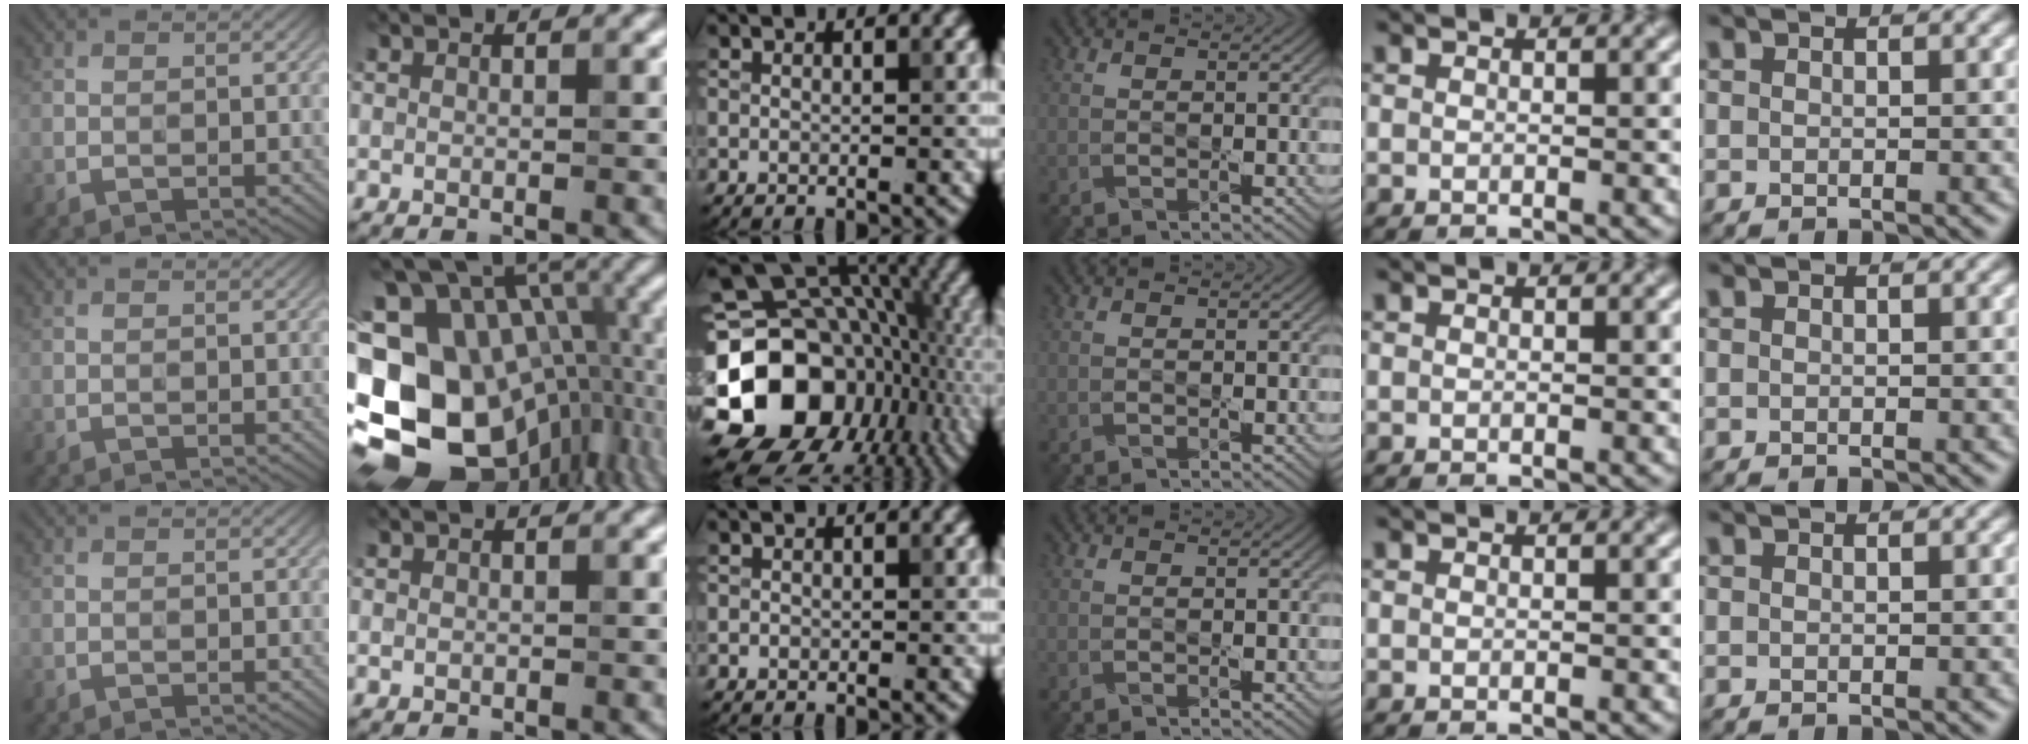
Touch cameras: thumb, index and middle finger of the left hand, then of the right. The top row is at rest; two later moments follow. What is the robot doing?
{"motion": "press", "object": "button"}